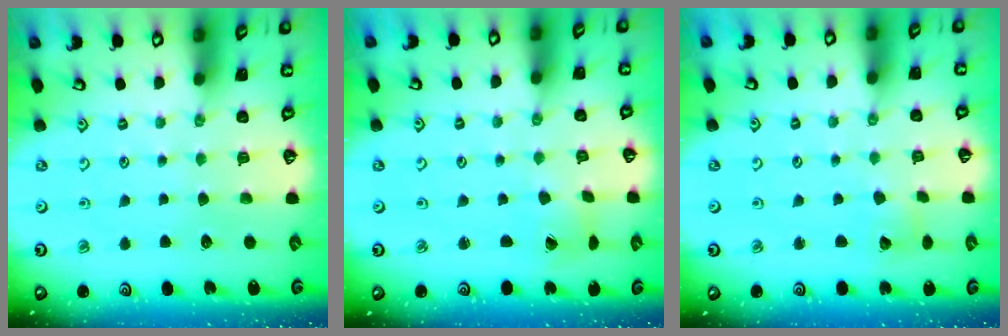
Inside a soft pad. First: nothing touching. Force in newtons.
{"total": 1.1, "press": 1.1, "slide": 0.2}
{"total": 3.0, "press": 3.0, "slide": 0.2}